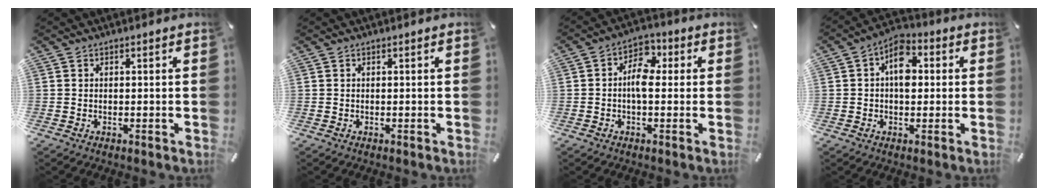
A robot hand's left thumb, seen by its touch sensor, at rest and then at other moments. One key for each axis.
{"total": 0.0}
{"total": 7.2, "fx": -0.1, "fy": 4.3, "fz": 5.8, "tx": -0.090, "ty": 0.005, "tz": -0.007}
{"total": 7.7, "fx": 0.4, "fy": 5.0, "fz": 5.8, "tx": -0.076, "ty": 0.005, "tz": 0.005}